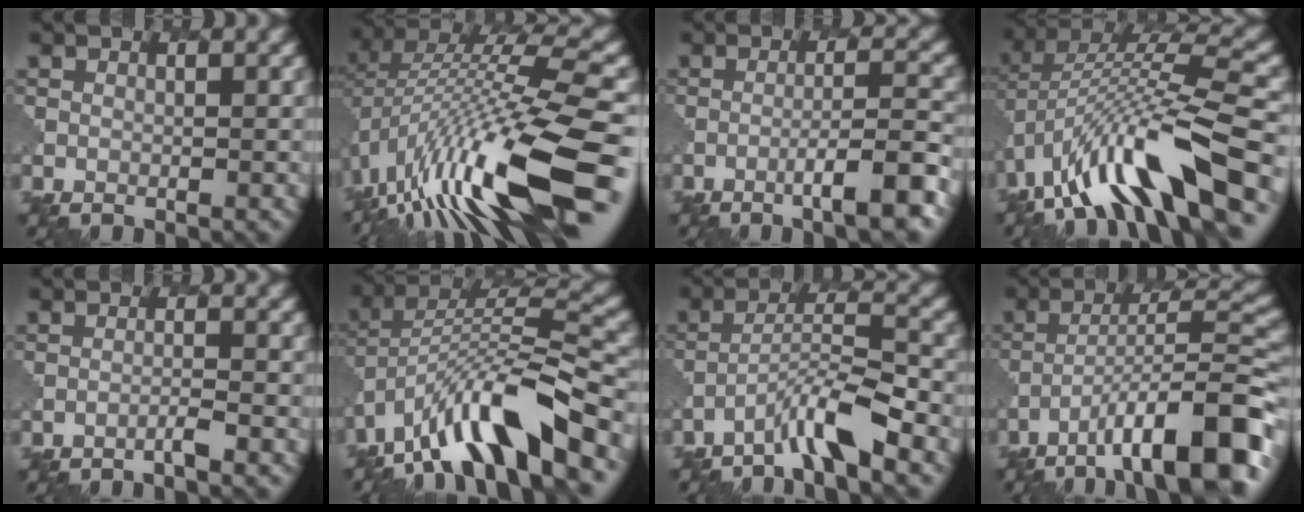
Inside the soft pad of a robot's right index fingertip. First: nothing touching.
{"total": 13.7, "force": [-4.6, 3.6, 12.4], "torque": [-0.221, 0.026, -0.077]}
{"total": 5.5, "force": [-2.9, 0.7, 4.6], "torque": [-0.059, 0.011, -0.049]}
{"total": 12.0, "force": [-5.5, 4.0, 9.9], "torque": [-0.170, 0.027, -0.094]}
{"total": 0.8, "force": [-0.6, -0.1, 0.5], "torque": [-0.001, 0.005, -0.019]}
{"total": 11.3, "force": [-6.9, 2.9, 8.4], "torque": [-0.139, 0.019, -0.125]}
{"total": 4.7, "force": [-3.5, 0.2, 3.1], "torque": [-0.055, 0.010, -0.069]}
{"total": 11.7, "force": [-7.2, 2.7, 8.9], "torque": [-0.130, 0.018, -0.116]}